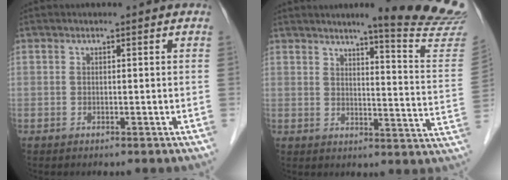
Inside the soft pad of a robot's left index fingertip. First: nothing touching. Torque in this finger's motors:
{"motor_torque": [0.32, -0.47, 0.32, 0.07]}